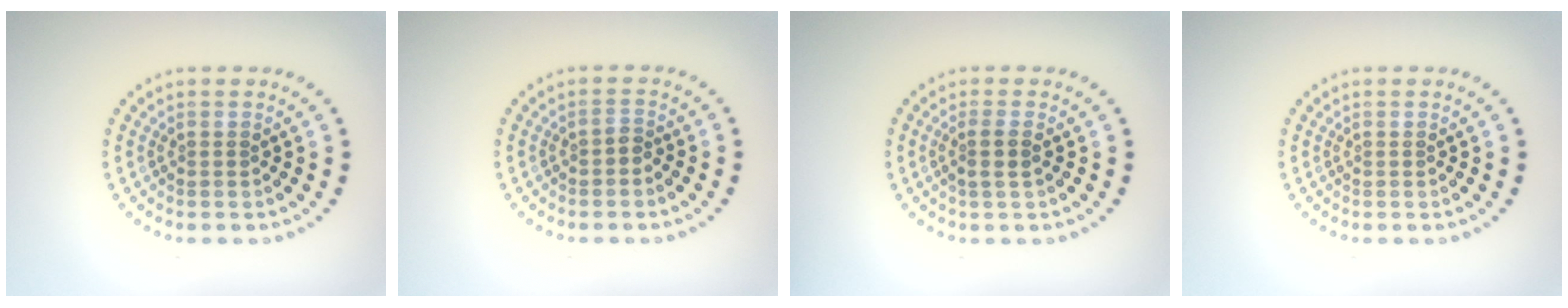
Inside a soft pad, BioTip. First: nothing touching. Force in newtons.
{"total": 0.9, "press": 0.7, "slide": 0.5}
{"total": 1.5, "press": 1.3, "slide": 0.8}
{"total": 0.0}